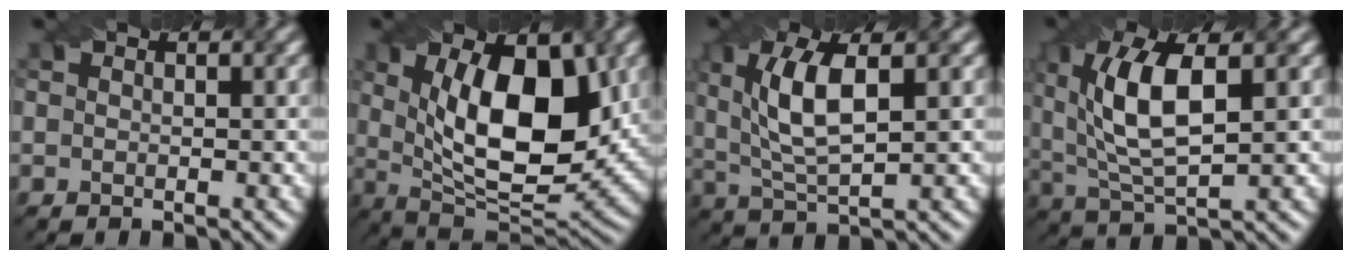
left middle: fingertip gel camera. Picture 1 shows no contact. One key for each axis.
{"total": 11.6, "fx": 1.5, "fy": 5.3, "fz": 10.2, "tx": -0.149, "ty": -0.001, "tz": 0.035}
{"total": 6.4, "fx": 1.2, "fy": 2.2, "fz": 5.8, "tx": -0.118, "ty": 0.008, "tz": 0.037}
{"total": 8.0, "fx": 1.5, "fy": 3.1, "fz": 7.2, "tx": -0.150, "ty": 0.007, "tz": 0.037}